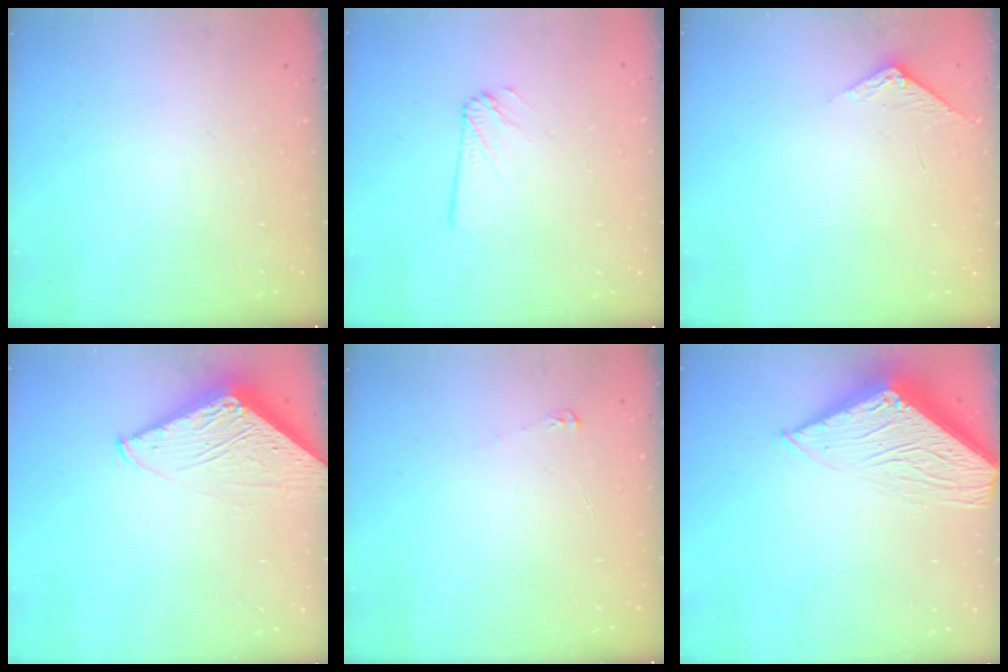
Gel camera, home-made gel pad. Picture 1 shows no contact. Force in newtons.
{"total": 1.8, "press": 1.8, "slide": 0.0}
{"total": 3.9, "press": 3.9, "slide": 0.2}
{"total": 4.8, "press": 4.7, "slide": 0.5}
{"total": 3.5, "press": 3.5, "slide": 0.3}
{"total": 12.5, "press": 12.5, "slide": 1.0}